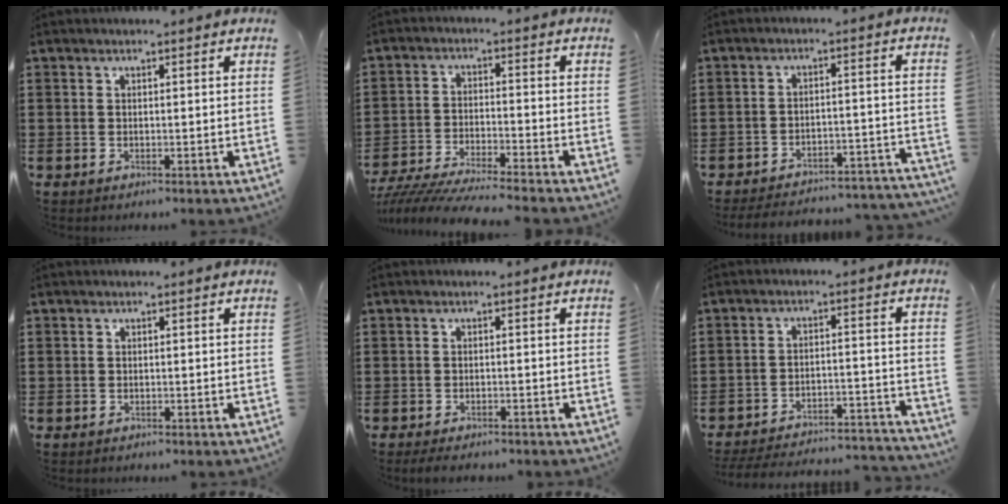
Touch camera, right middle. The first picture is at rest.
{"total": 6.0, "force": [-5.8, -0.2, 1.6], "torque": [-0.042, -0.014, -0.117]}
{"total": 4.7, "force": [-4.5, 0.3, 1.4], "torque": [-0.031, -0.004, -0.091]}
{"total": 0.5, "force": [-0.3, 0.4, 0.0], "torque": [0.000, 0.002, -0.007]}
{"total": 1.4, "force": [-1.4, 0.1, 0.4], "torque": [-0.011, -0.004, -0.025]}
{"total": 5.2, "force": [-5.0, 0.4, 1.5], "torque": [-0.038, -0.003, -0.103]}